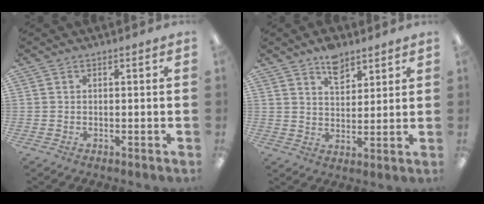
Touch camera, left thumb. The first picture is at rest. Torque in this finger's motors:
{"motor_torque": [1.08, 0.53, 1.13, -0.96, 0.02]}